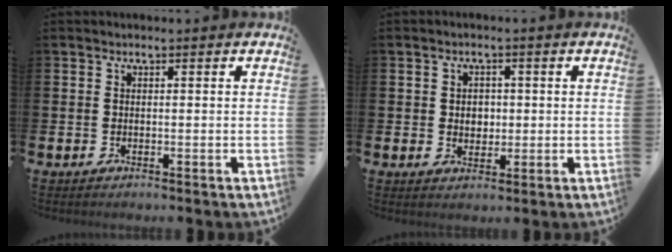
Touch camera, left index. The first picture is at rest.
{"total": 2.4, "force": [0.5, 2.1, 1.1], "torque": [-0.011, 0.005, 0.003]}